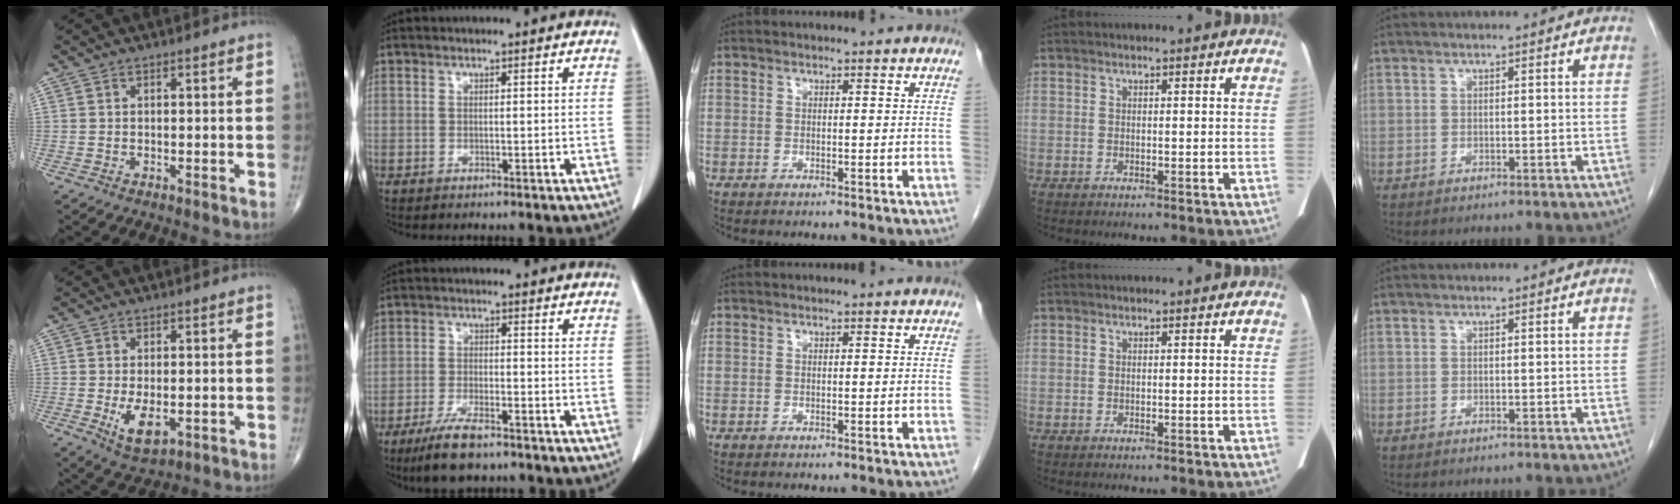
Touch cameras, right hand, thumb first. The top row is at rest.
{"thumb": {"total": 6.4, "force": [-1.4, 3.2, 5.3], "torque": [-0.085, -0.013, -0.015]}, "index": {"total": 7.4, "force": [-5.5, 1.6, 4.7], "torque": [-0.091, -0.015, -0.094]}}